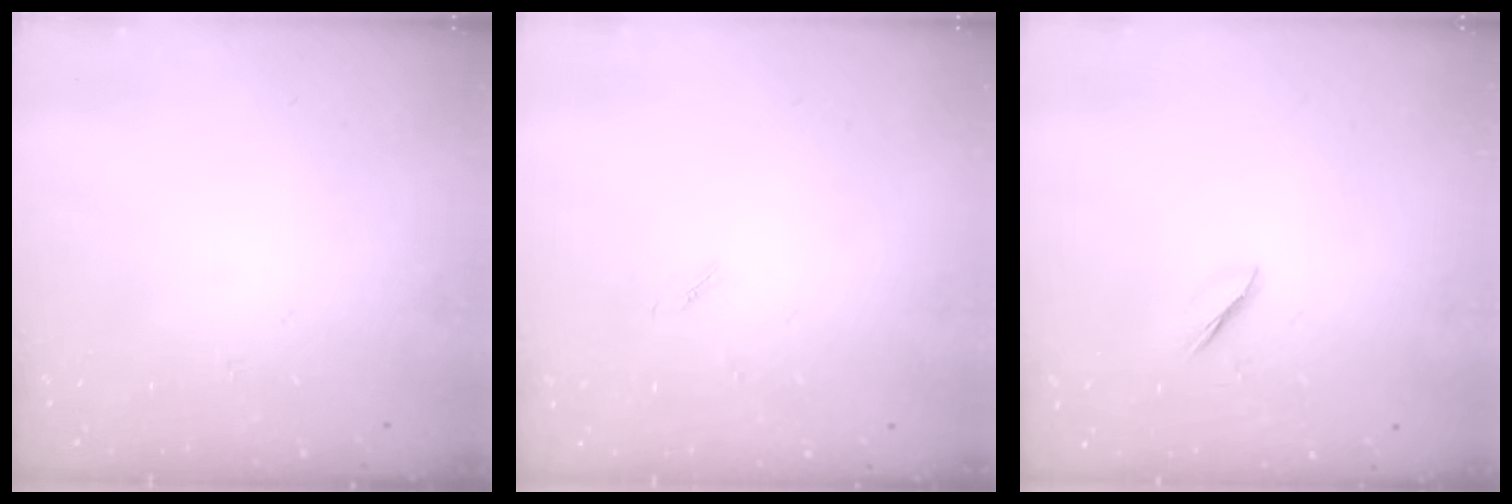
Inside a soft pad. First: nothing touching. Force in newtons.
{"total": 1.2, "press": 1.1, "slide": 0.4}
{"total": 1.9, "press": 1.8, "slide": 0.7}